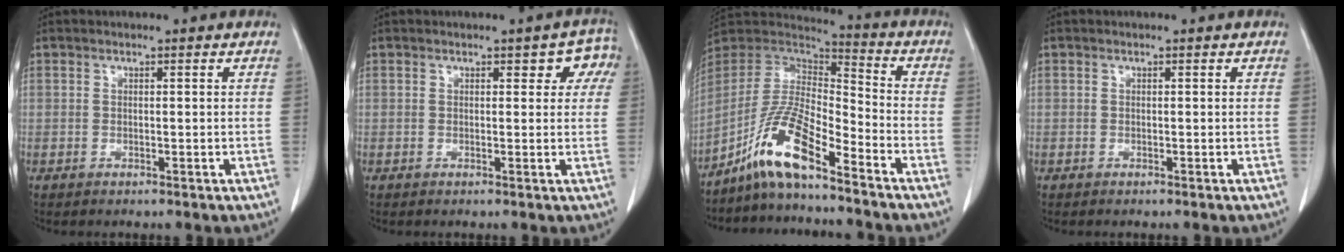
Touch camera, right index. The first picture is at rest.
{"total": 3.7, "force": [1.6, 2.1, 2.5], "torque": [-0.008, 0.011, 0.009]}
{"total": 11.9, "force": [-8.3, 1.5, 8.4], "torque": [-0.176, 0.009, -0.158]}
{"total": 0.0}